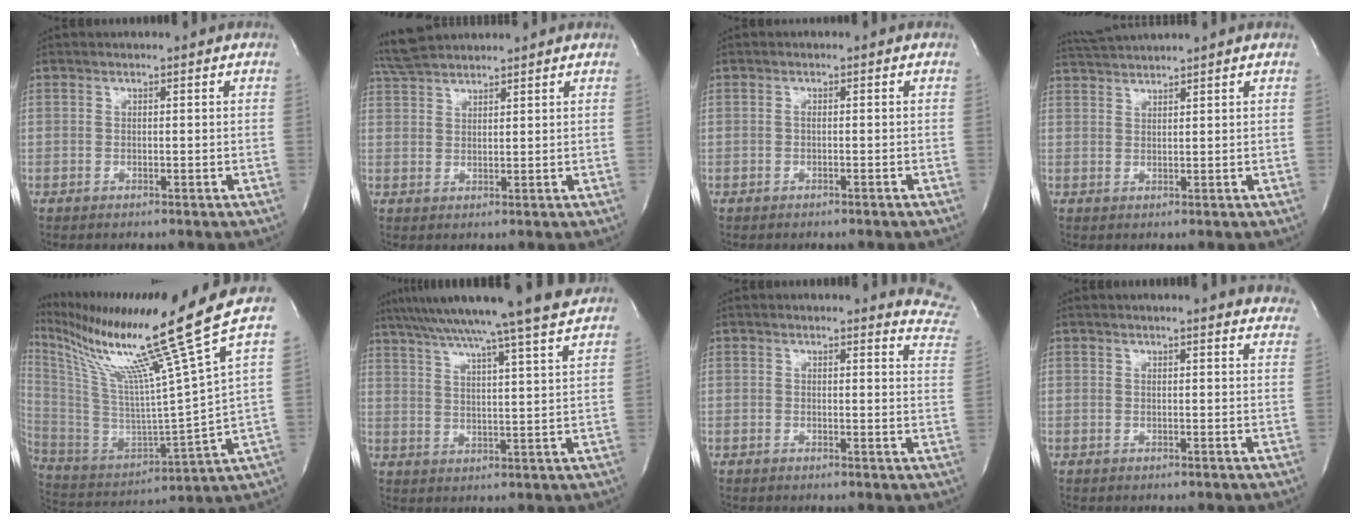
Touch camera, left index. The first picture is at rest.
{"total": 6.4, "force": [6.0, 1.1, 1.9], "torque": [-0.047, 0.034, 0.117]}
{"total": 0.6, "force": [-0.4, 0.0, 0.5], "torque": [-0.012, 0.001, -0.005]}
{"total": 4.3, "force": [4.0, -1.4, 0.8], "torque": [-0.015, 0.016, 0.078]}
{"total": 23.9, "force": [17.8, -4.2, 15.4], "torque": [-0.289, -0.057, 0.299]}
{"total": 22.2, "force": [19.2, -1.7, 10.9], "torque": [-0.191, -0.011, 0.268]}
{"total": 6.6, "force": [6.6, 0.6, 0.0], "torque": [0.020, -0.066, 0.034]}
{"total": 8.9, "force": [8.5, 1.1, 2.7], "torque": [-0.012, -0.012, 0.068]}